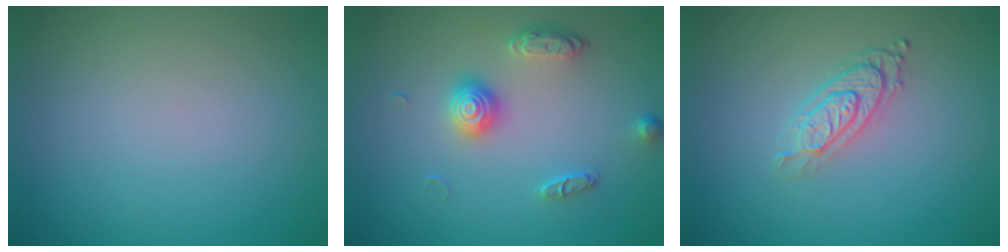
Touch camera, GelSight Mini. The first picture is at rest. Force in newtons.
{"total": 2.6, "press": 2.2, "slide": 1.5}
{"total": 3.2, "press": 2.3, "slide": 2.3}